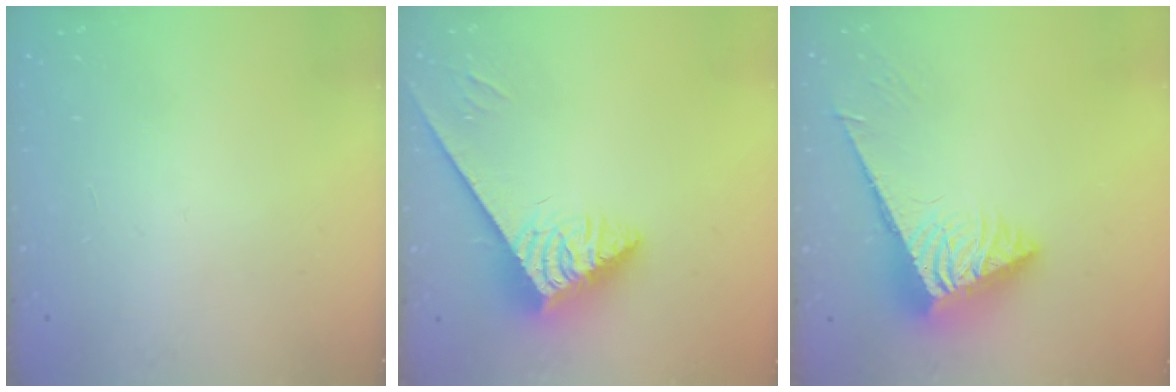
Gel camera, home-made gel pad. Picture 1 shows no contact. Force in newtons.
{"total": 3.7, "press": 3.7, "slide": 0.6}
{"total": 7.3, "press": 7.2, "slide": 0.6}